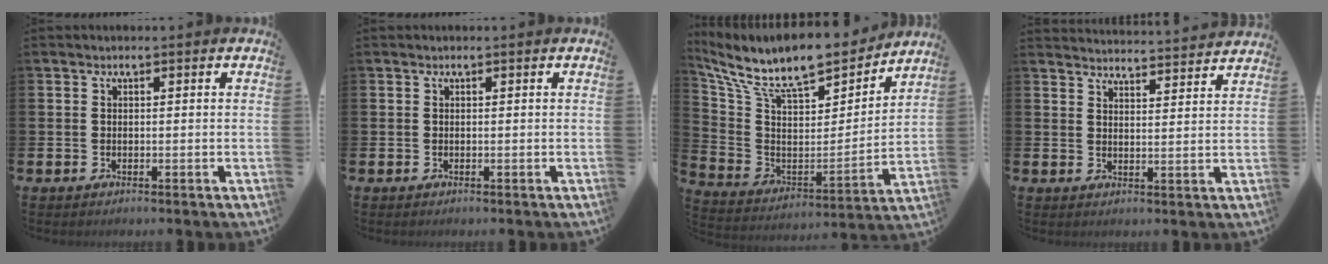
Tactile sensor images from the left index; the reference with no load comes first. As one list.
[{"total": 0.0}, {"total": 10.6, "force": [9.4, 3.0, 4.0], "torque": [-0.114, -0.073, 0.159]}, {"total": 4.0, "force": [3.9, -0.2, 0.1], "torque": [-0.005, -0.034, 0.068]}]